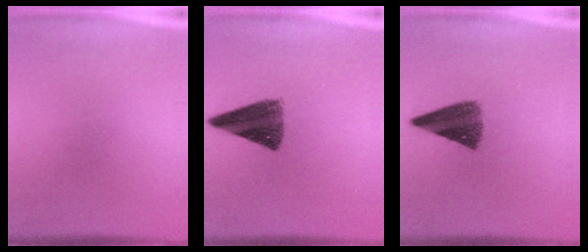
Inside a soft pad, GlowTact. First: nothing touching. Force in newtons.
{"total": 9.5}
{"total": 8.0}